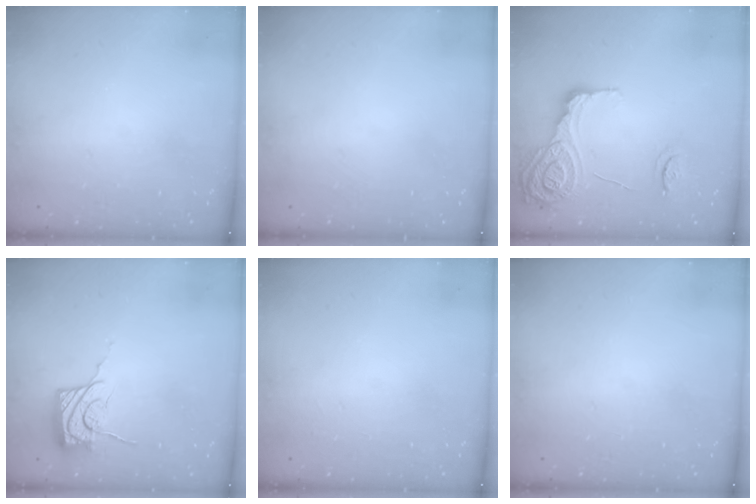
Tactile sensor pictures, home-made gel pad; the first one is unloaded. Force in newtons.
{"total": 0.0}
{"total": 16.9, "press": 16.8, "slide": 1.4}
{"total": 12.2, "press": 12.0, "slide": 1.8}
{"total": 5.0, "press": 5.0, "slide": 0.5}
{"total": 0.0}